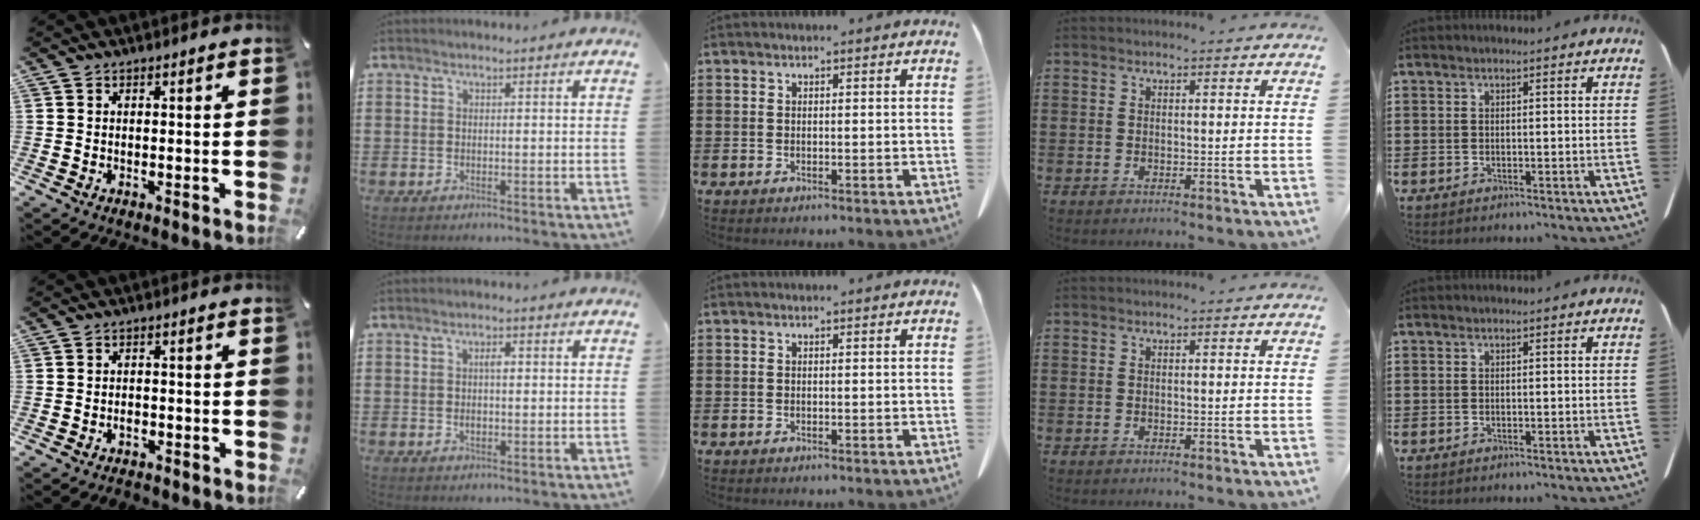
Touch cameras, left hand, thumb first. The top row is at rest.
{"thumb": {"total": 2.3, "force": [-1.5, 1.3, 1.0], "torque": [-0.021, 0.005, -0.031]}, "index": {"total": 2.5, "force": [0.3, 1.0, 2.2], "torque": [-0.045, 0.004, 0.003]}}